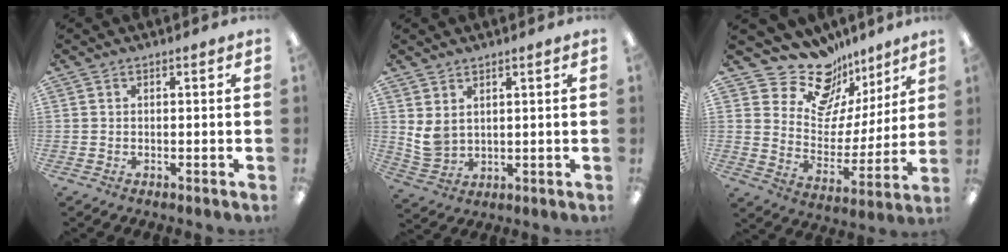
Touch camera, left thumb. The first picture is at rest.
{"total": 5.0, "force": [2.7, 3.5, 2.3], "torque": [-0.057, -0.009, 0.053]}
{"total": 17.0, "force": [13.3, 9.4, 5.1], "torque": [-0.093, -0.109, 0.237]}